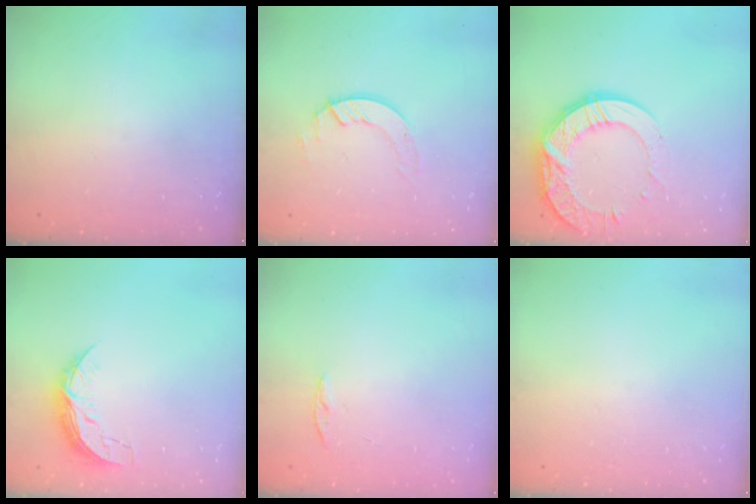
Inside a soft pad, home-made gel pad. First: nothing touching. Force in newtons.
{"total": 4.5, "press": 4.5, "slide": 0.4}
{"total": 15.6, "press": 15.6, "slide": 1.1}
{"total": 6.9, "press": 6.9, "slide": 0.5}
{"total": 4.0, "press": 3.9, "slide": 0.4}
{"total": 0.0}